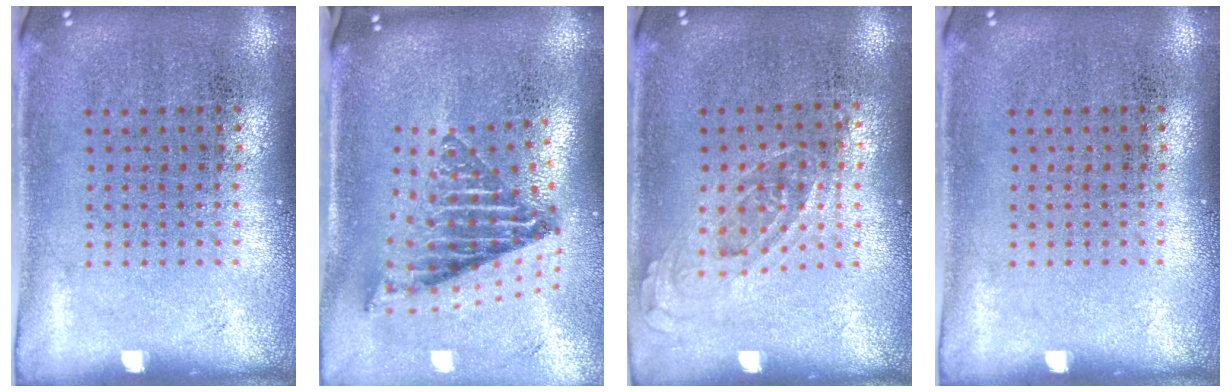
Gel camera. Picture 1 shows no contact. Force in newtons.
{"total": 2.2, "press": 1.5, "slide": 1.6}
{"total": 0.7, "press": 0.6, "slide": 0.3}
{"total": 0.0}